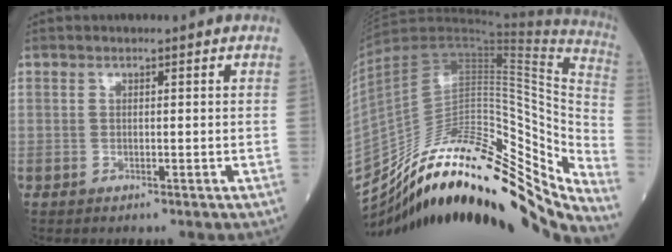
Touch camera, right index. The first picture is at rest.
{"total": 31.4, "force": [-23.4, 8.4, 19.1], "torque": [-0.294, 0.014, -0.359]}